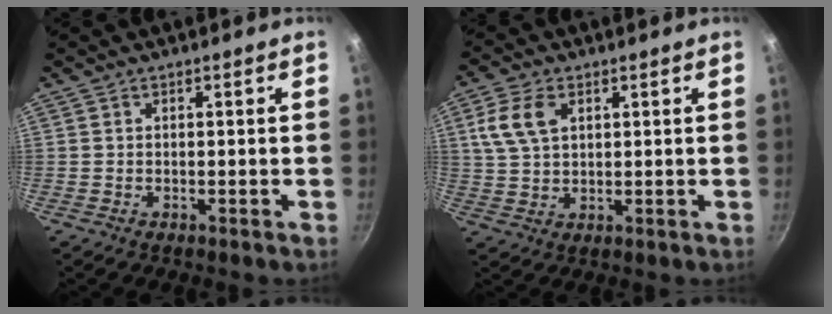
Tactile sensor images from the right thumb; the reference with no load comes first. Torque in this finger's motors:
{"motor_torque": [-0.41, 0.50, -0.04, 0.10, 0.04]}